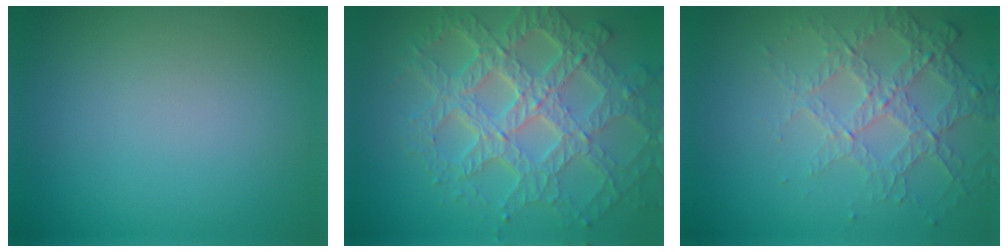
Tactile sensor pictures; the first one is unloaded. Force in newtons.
{"total": 8.1, "press": 5.9, "slide": 5.6}
{"total": 4.0, "press": 3.1, "slide": 2.5}